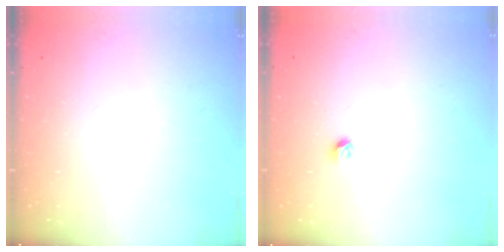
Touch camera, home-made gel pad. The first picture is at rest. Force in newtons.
{"total": 3.6, "press": 3.5, "slide": 0.6}